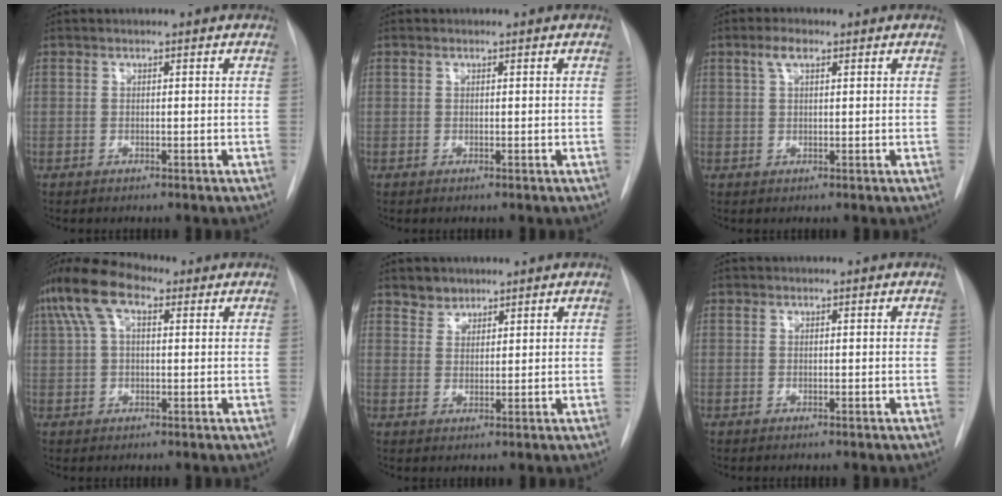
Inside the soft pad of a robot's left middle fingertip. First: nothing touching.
{"total": 0.0}
{"total": 2.7, "force": [1.4, 1.0, 2.1], "torque": [-0.047, 0.010, 0.030]}
{"total": 9.3, "force": [4.3, 4.1, 7.1], "torque": [-0.161, 0.043, 0.077]}
{"total": 2.6, "force": [2.1, 1.5, -0.1], "torque": [0.008, 0.003, 0.033]}
{"total": 0.0}